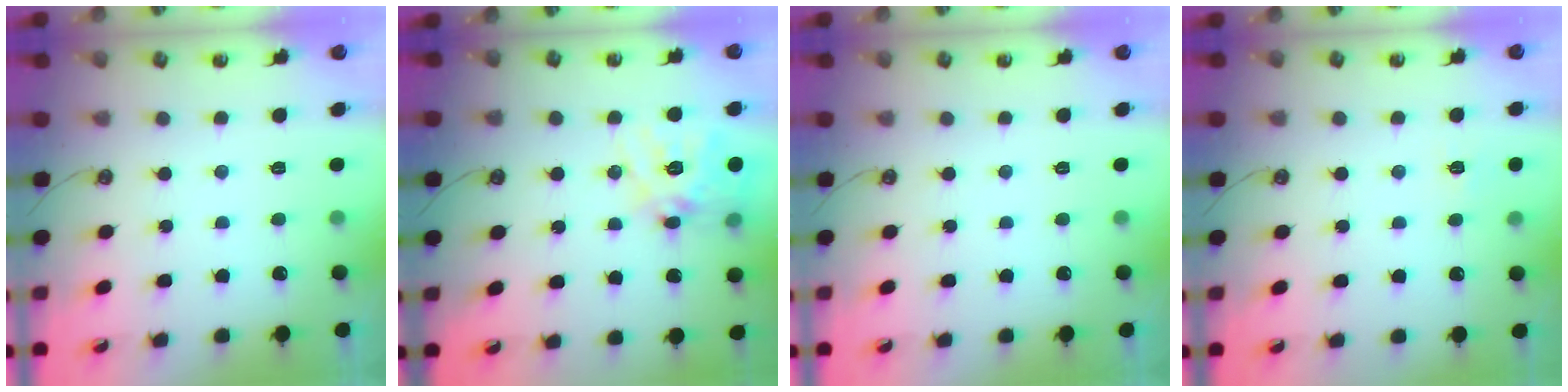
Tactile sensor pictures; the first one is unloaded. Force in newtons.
{"total": 17.3, "press": 17.1, "slide": 2.5}
{"total": 0.0}
{"total": 5.1, "press": 5.1, "slide": 0.5}